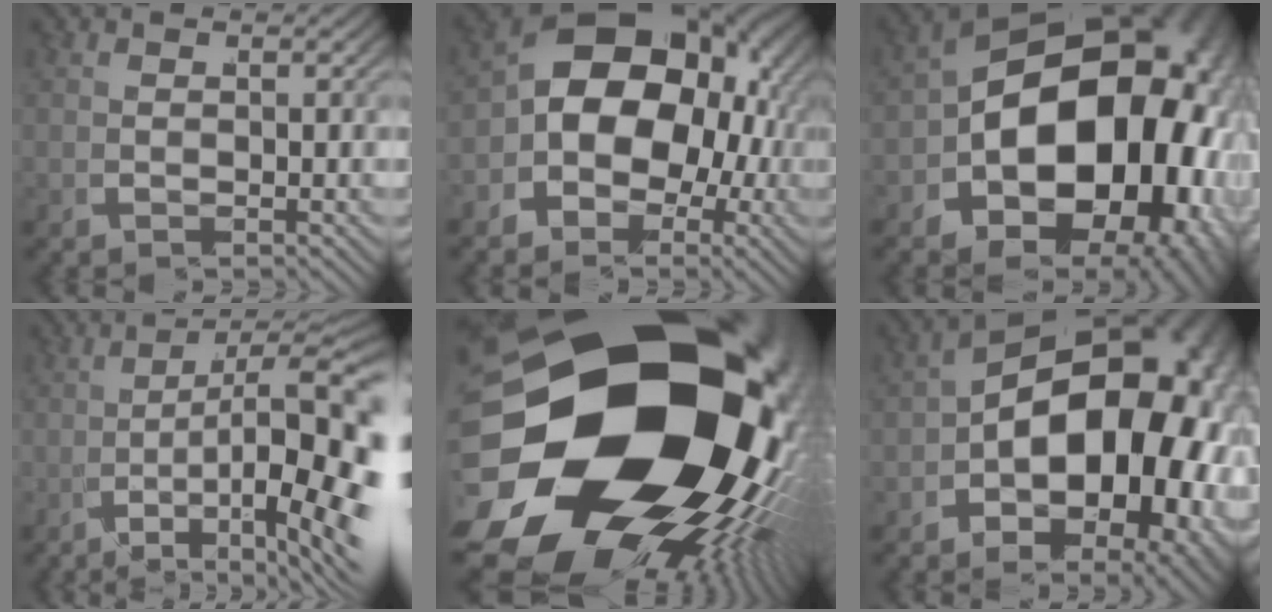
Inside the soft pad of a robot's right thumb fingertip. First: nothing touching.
{"total": 14.8, "force": [1.1, 10.8, 10.1], "torque": [-0.184, -0.010, 0.018]}
{"total": 28.1, "force": [-1.1, 18.9, 20.8], "torque": [-0.317, -0.070, 0.005]}
{"total": 11.8, "force": [-3.0, 5.9, 9.7], "torque": [-0.162, -0.041, -0.023]}
{"total": 43.3, "force": [-2.4, 28.4, 32.6], "torque": [-0.498, -0.066, -0.020]}
{"total": 22.8, "force": [0.0, 15.0, 17.2], "torque": [-0.257, -0.039, 0.009]}